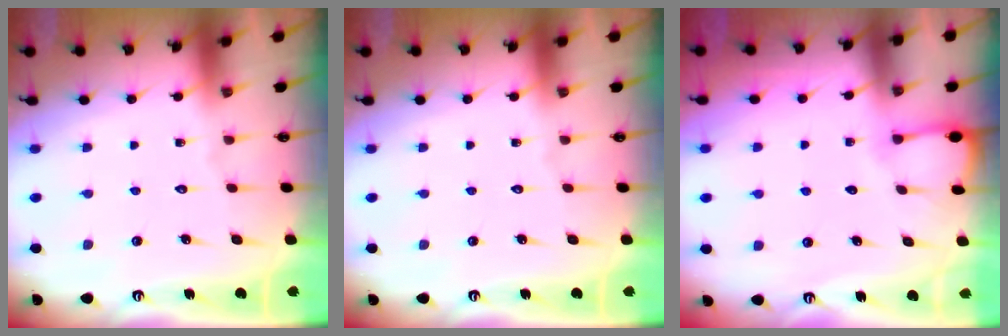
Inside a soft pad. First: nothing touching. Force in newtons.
{"total": 0.0}
{"total": 2.8, "press": 2.8, "slide": 0.4}